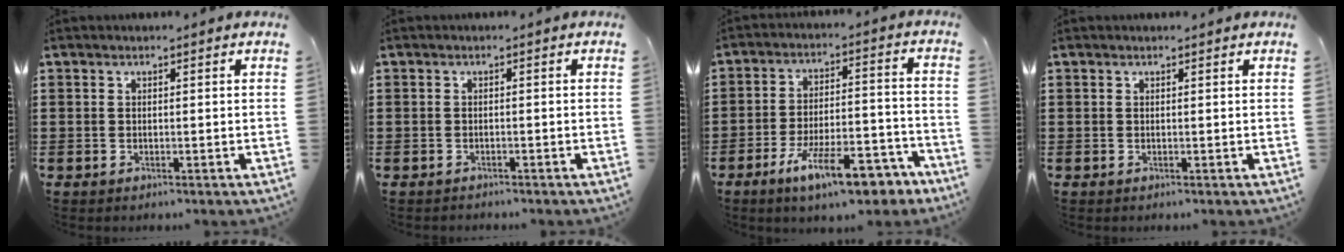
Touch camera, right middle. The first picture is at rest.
{"total": 0.7, "force": [-0.6, 0.2, -0.1], "torque": [0.002, 0.003, -0.015]}
{"total": 12.4, "force": [-8.6, 3.1, 8.4], "torque": [-0.138, 0.027, -0.154]}
{"total": 0.0}